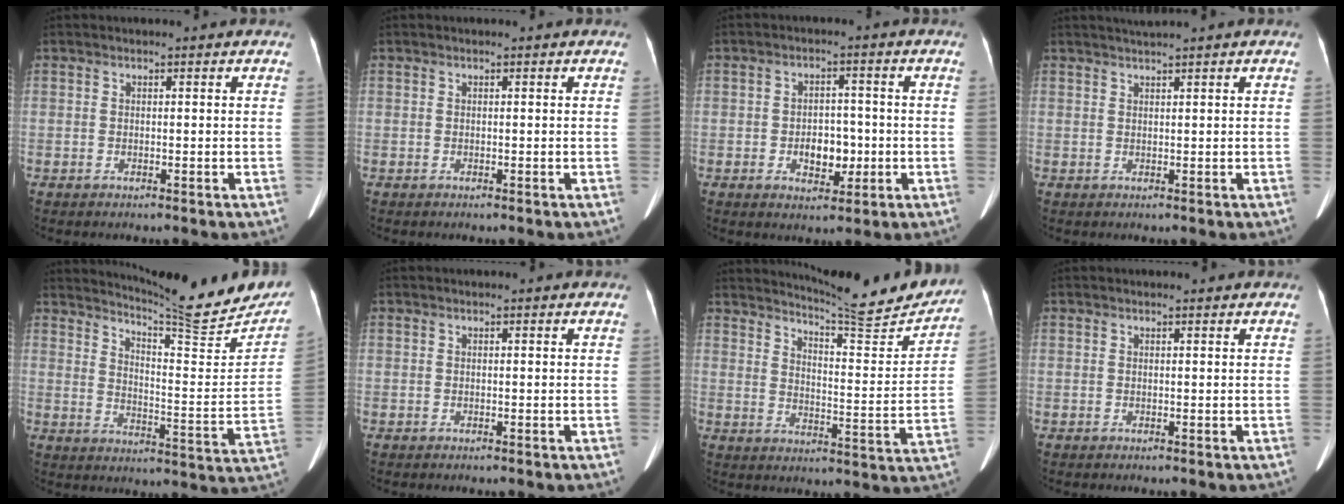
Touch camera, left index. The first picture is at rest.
{"total": 0.0}
{"total": 5.0, "force": [-1.2, 3.2, 3.7], "torque": [-0.056, 0.006, -0.012]}
{"total": 1.9, "force": [1.7, -0.8, 0.6], "torque": [-0.007, 0.008, 0.036]}
{"total": 17.3, "force": [16.4, 1.0, 5.3], "torque": [-0.080, -0.076, 0.210]}
{"total": 0.0}
{"total": 15.7, "force": [15.2, 0.3, 4.2], "torque": [-0.062, -0.063, 0.193]}
{"total": 0.9, "force": [0.8, 0.0, 0.2], "torque": [-0.010, 0.004, 0.013]}